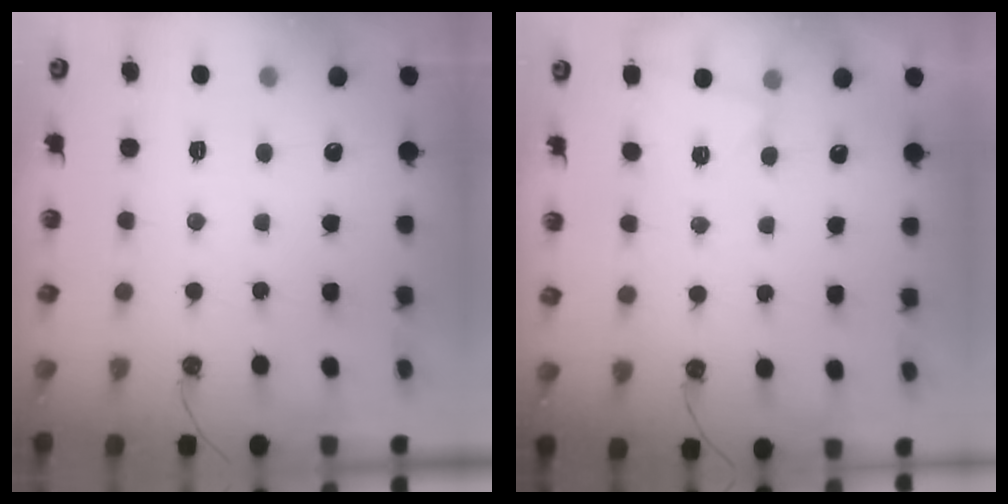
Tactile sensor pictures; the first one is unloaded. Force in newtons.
{"total": 1.9, "press": 1.8, "slide": 0.6}